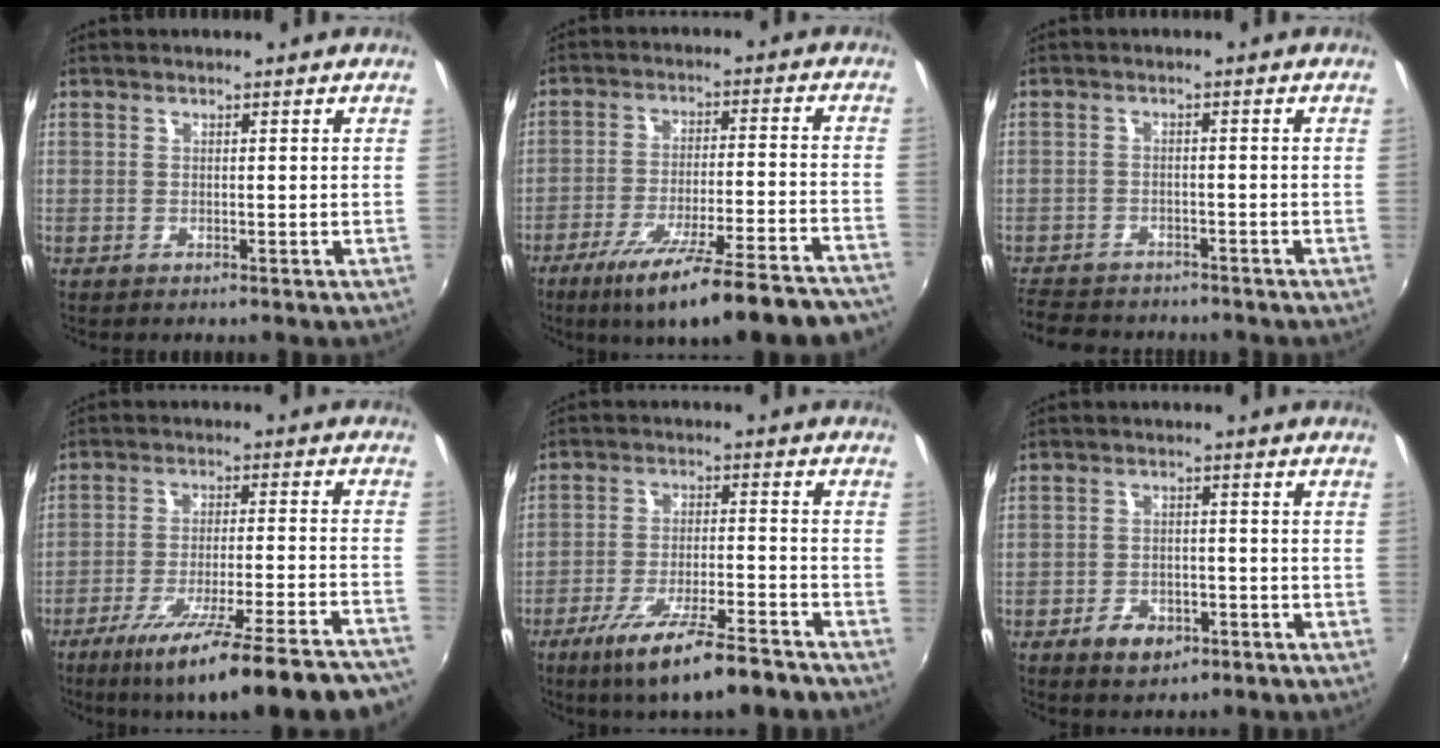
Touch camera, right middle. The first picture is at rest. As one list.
[{"total": 22.4, "force": [-18.6, 2.3, 12.3], "torque": [-0.199, -0.050, -0.260]}, {"total": 8.6, "force": [-7.5, 3.5, 2.2], "torque": [-0.072, -0.007, -0.122]}, {"total": 24.0, "force": [-20.1, 1.1, 13.1], "torque": [-0.204, -0.060, -0.286]}, {"total": 14.5, "force": [-10.6, 2.4, 9.6], "torque": [-0.182, -0.033, -0.169]}, {"total": 6.1, "force": [-3.7, 3.6, 3.3], "torque": [-0.085, 0.000, -0.053]}]